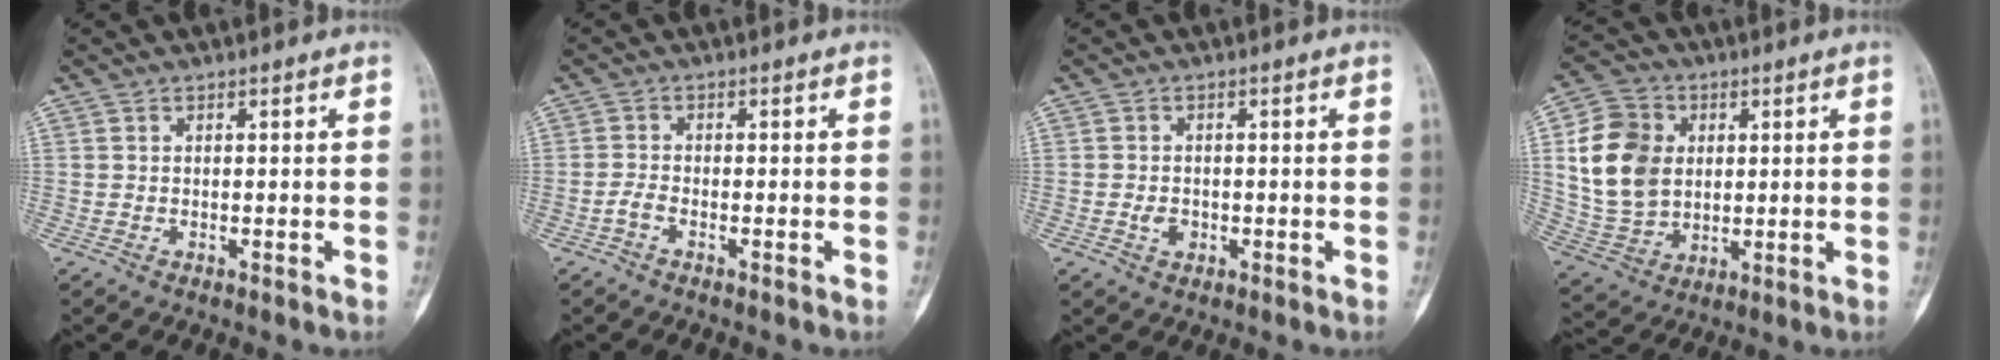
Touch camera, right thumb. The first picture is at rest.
{"total": 1.6, "force": [-1.0, 0.3, 1.1], "torque": [-0.029, 0.003, -0.025]}
{"total": 2.3, "force": [-0.6, 1.8, 1.4], "torque": [-0.018, 0.004, -0.010]}
{"total": 15.0, "force": [2.7, 11.6, 9.0], "torque": [-0.145, 0.000, 0.057]}